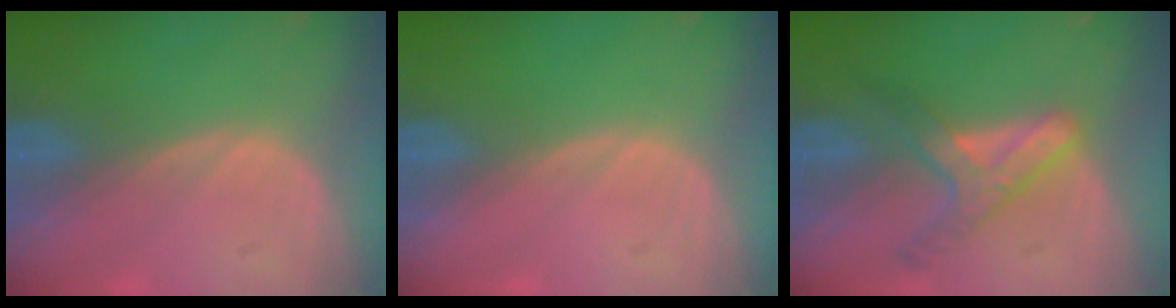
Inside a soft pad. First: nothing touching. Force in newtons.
{"total": 0.0}
{"total": 6.0, "press": 5.6, "slide": 2.4}